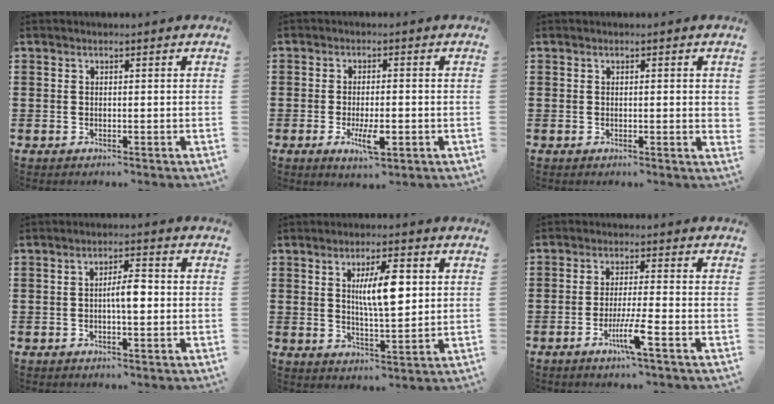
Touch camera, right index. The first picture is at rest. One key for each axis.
{"total": 5.5, "fx": -1.7, "fy": 1.8, "fz": 4.9, "tx": -0.099, "ty": -0.005, "tz": -0.033}
{"total": 1.0, "fx": 0.1, "fy": 0.1, "fz": 1.0, "tx": -0.019, "ty": 0.001, "tz": 0.001}
{"total": 4.1, "fx": -0.3, "fy": 1.1, "fz": 3.9, "tx": -0.069, "ty": 0.004, "tz": -0.007}
{"total": 8.0, "fx": 1.8, "fy": 2.4, "fz": 7.4, "tx": -0.137, "ty": 0.004, "tz": 0.027}
{"total": 5.7, "fx": -2.8, "fy": 0.0, "fz": 4.9, "tx": -0.100, "ty": -0.017, "tz": -0.053}